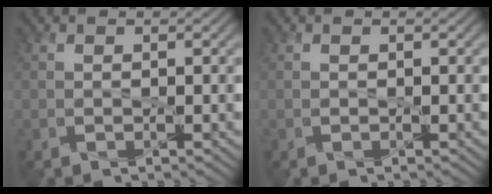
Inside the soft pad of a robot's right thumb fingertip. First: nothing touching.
{"total": 0.0}